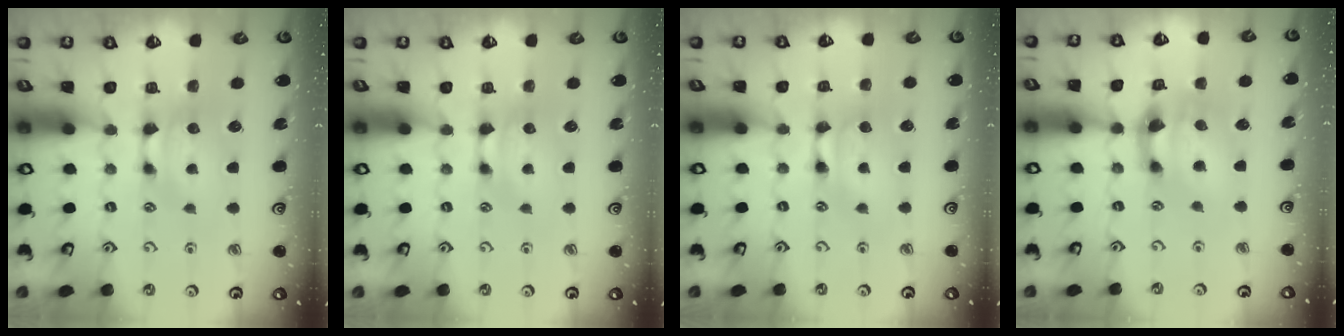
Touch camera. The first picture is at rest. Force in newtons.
{"total": 0.0}
{"total": 1.7, "press": 1.7, "slide": 0.2}
{"total": 4.2, "press": 3.8, "slide": 1.8}